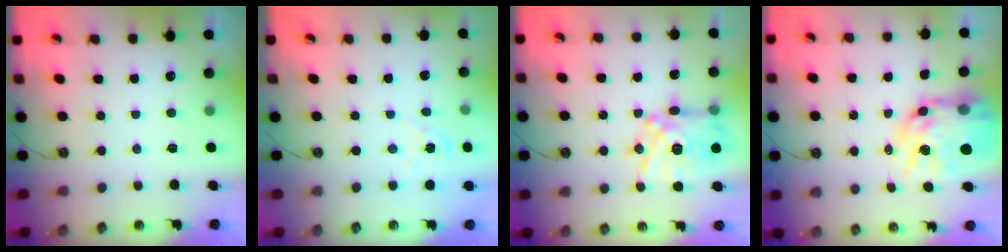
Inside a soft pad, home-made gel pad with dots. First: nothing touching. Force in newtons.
{"total": 3.3, "press": 3.3, "slide": 0.5}
{"total": 15.2, "press": 15.2, "slide": 1.1}
{"total": 19.2, "press": 19.2, "slide": 1.5}